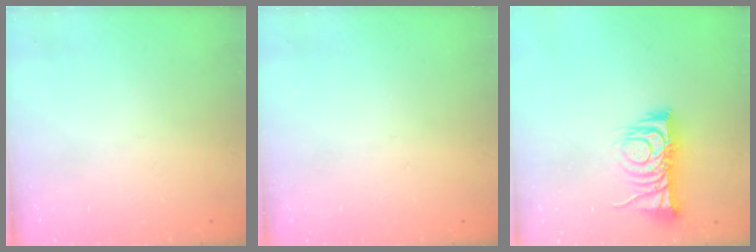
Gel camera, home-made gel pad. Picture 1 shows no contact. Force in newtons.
{"total": 0.0}
{"total": 10.0, "press": 10.0, "slide": 0.3}